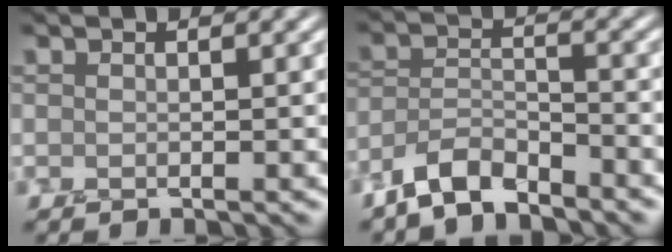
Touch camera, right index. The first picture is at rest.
{"total": 4.3, "force": [-3.7, 1.3, 1.8], "torque": [-0.031, 0.003, -0.079]}